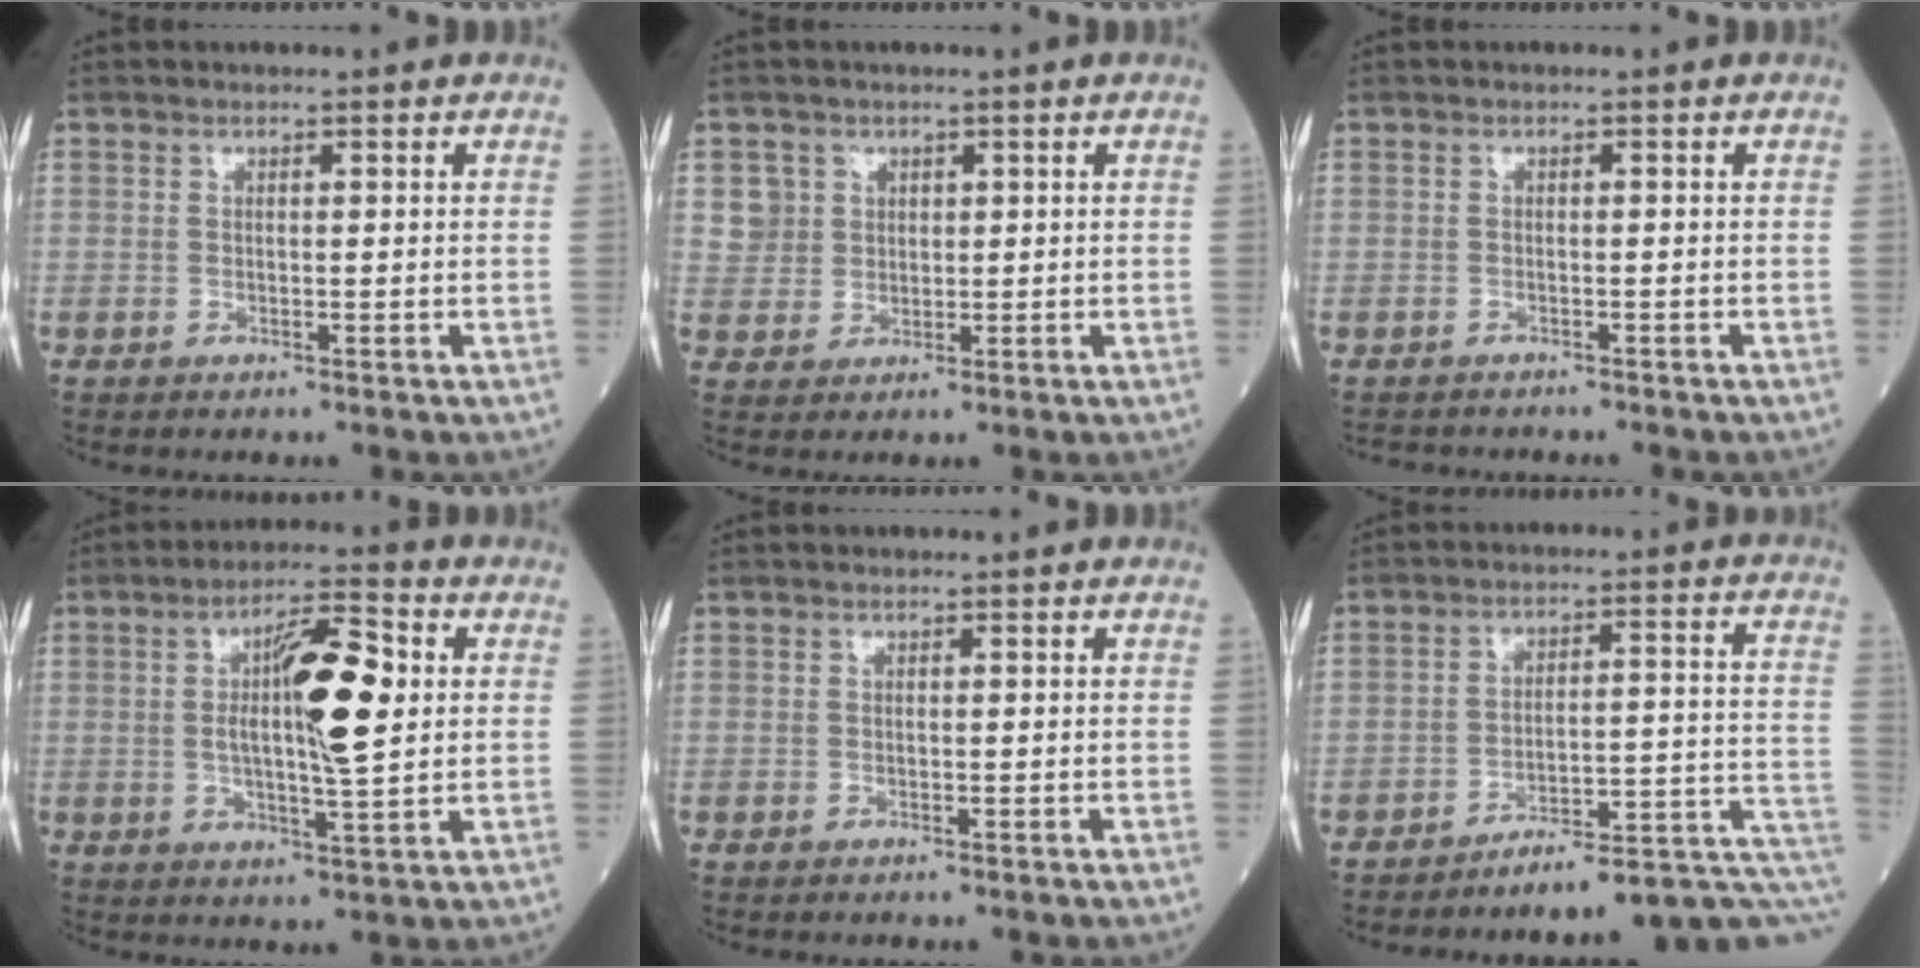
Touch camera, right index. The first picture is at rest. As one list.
[{"total": 3.4, "force": [1.3, 3.2, -0.1], "torque": [0.014, 0.007, 0.023]}, {"total": 3.8, "force": [-3.5, 1.0, 1.1], "torque": [-0.016, -0.005, -0.047]}, {"total": 11.2, "force": [1.7, 1.7, 11.0], "torque": [-0.182, 0.012, 0.025]}, {"total": 0.0}, {"total": 12.0, "force": [-9.1, 0.9, 7.8], "torque": [-0.077, 0.054, -0.125]}]